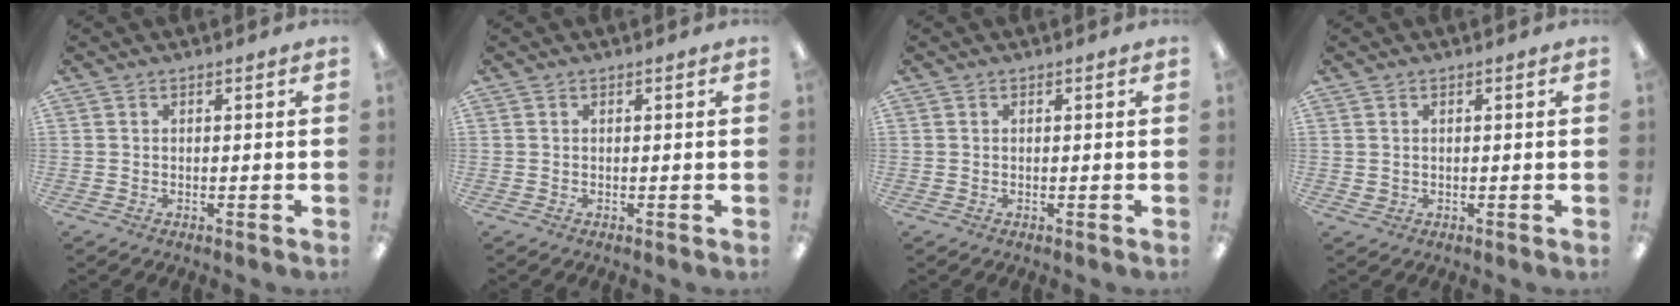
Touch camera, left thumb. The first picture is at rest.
{"total": 0.0}
{"total": 0.0}
{"total": 1.0, "force": [0.4, 0.9, 0.2], "torque": [-0.006, 0.002, 0.007]}